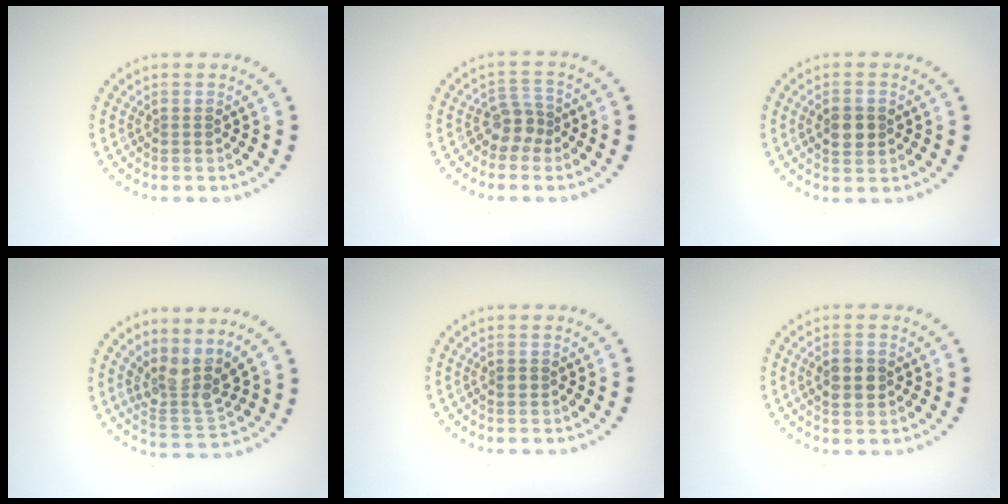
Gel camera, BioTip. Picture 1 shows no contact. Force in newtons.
{"total": 2.3, "press": 1.8, "slide": 1.5}
{"total": 2.9, "press": 2.9, "slide": 0.0}
{"total": 3.6, "press": 2.8, "slide": 2.2}
{"total": 0.8, "press": 0.8, "slide": 0.1}
{"total": 3.0, "press": 3.0, "slide": 0.0}